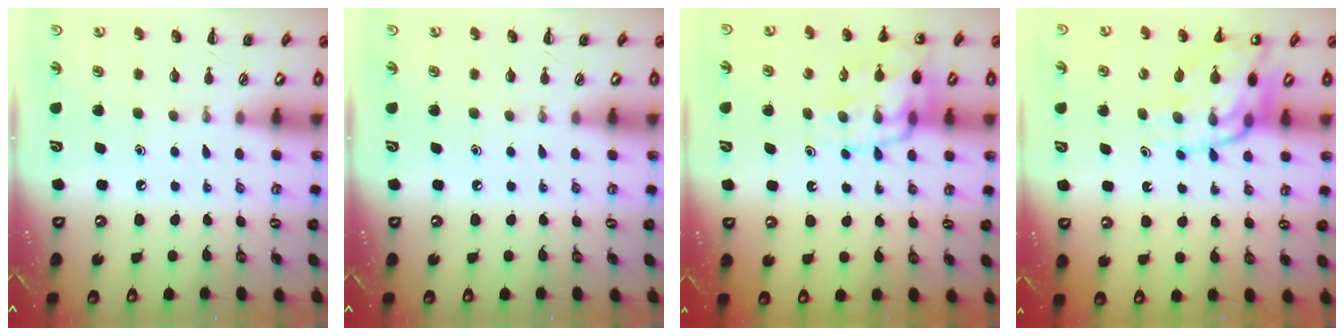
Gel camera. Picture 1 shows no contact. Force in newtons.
{"total": 0.0}
{"total": 17.8, "press": 17.4, "slide": 3.5}
{"total": 14.7, "press": 14.3, "slide": 3.2}